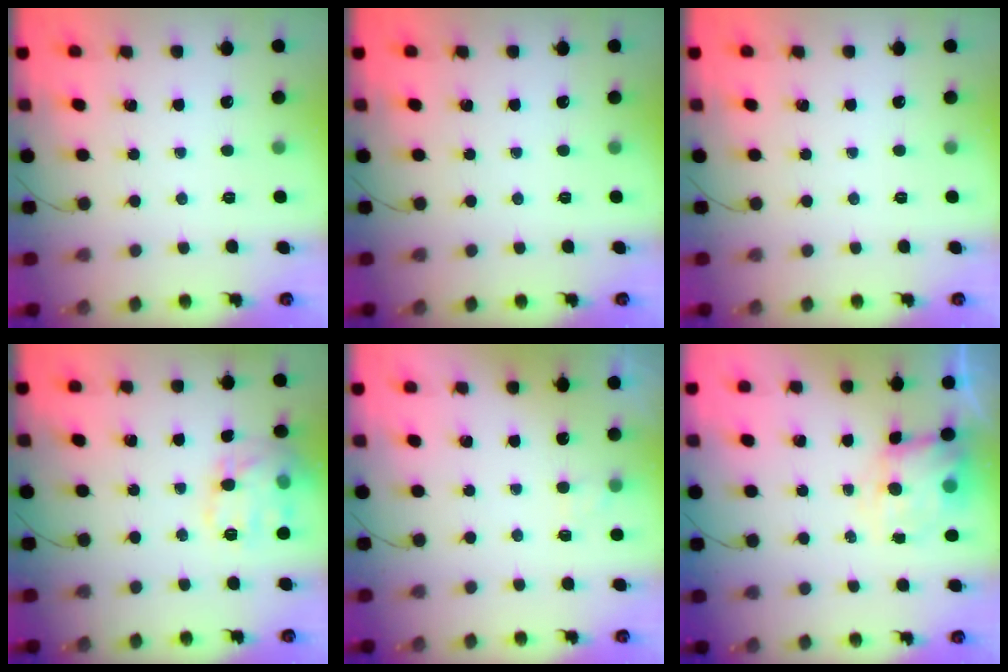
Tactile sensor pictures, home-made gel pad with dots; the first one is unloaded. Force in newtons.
{"total": 0.0}
{"total": 0.0}
{"total": 15.1, "press": 15.0, "slide": 0.8}
{"total": 2.0, "press": 1.4, "slide": 1.4}
{"total": 6.9, "press": 6.8, "slide": 1.1}